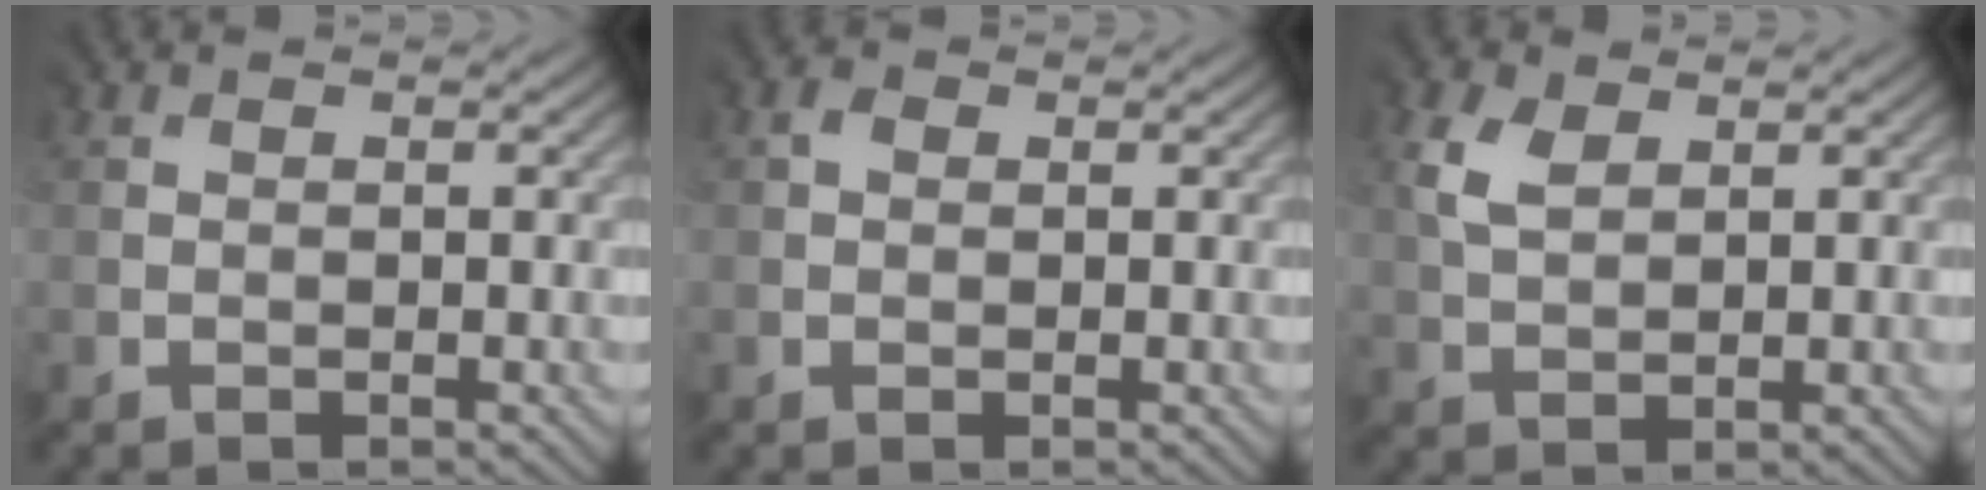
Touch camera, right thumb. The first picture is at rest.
{"total": 1.0, "force": [0.5, 0.9, 0.1], "torque": [-0.001, -0.001, 0.005]}
{"total": 3.1, "force": [2.0, 1.8, 1.4], "torque": [-0.052, 0.005, 0.037]}